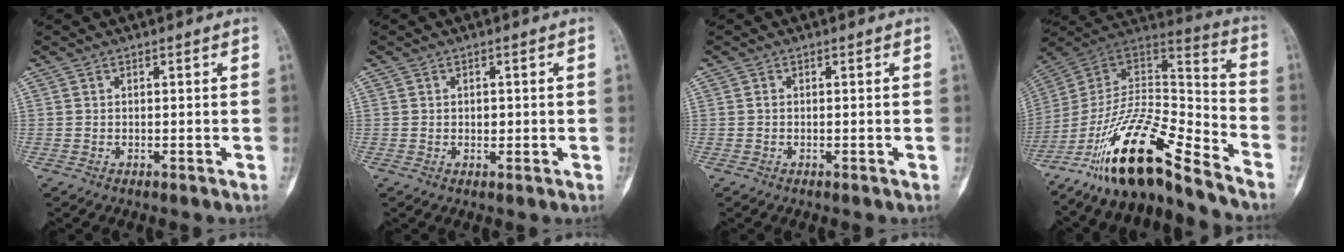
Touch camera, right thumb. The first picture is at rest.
{"total": 1.6, "force": [0.1, 1.1, 1.1], "torque": [-0.011, 0.001, 0.004]}
{"total": 0.0}
{"total": 21.4, "force": [-15.8, 5.6, 13.4], "torque": [-0.242, 0.095, -0.285]}